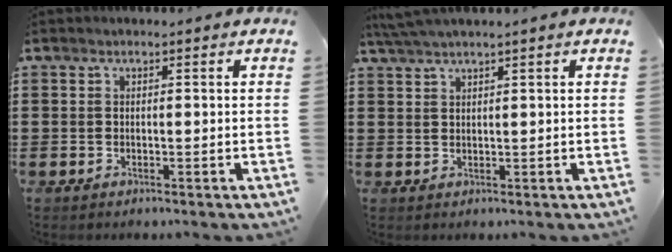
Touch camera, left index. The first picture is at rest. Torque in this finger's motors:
{"motor_torque": [1.12, -1.02, 0.44, 0.18]}